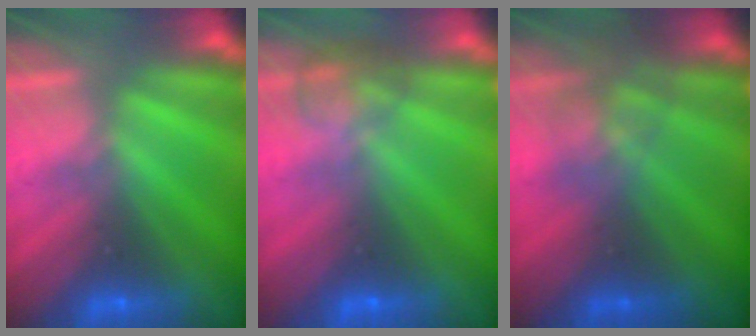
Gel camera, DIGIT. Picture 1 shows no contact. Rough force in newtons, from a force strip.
{"total": 3.9}
{"total": 2.5}